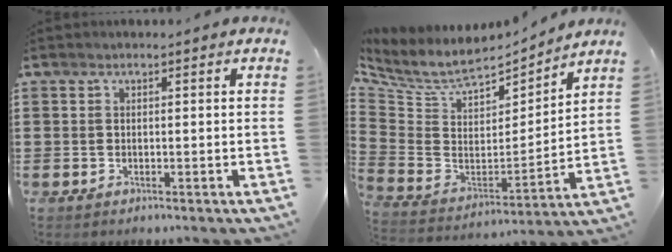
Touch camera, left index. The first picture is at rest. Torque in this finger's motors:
{"motor_torque": [1.34, -0.80, 0.29, 0.04]}